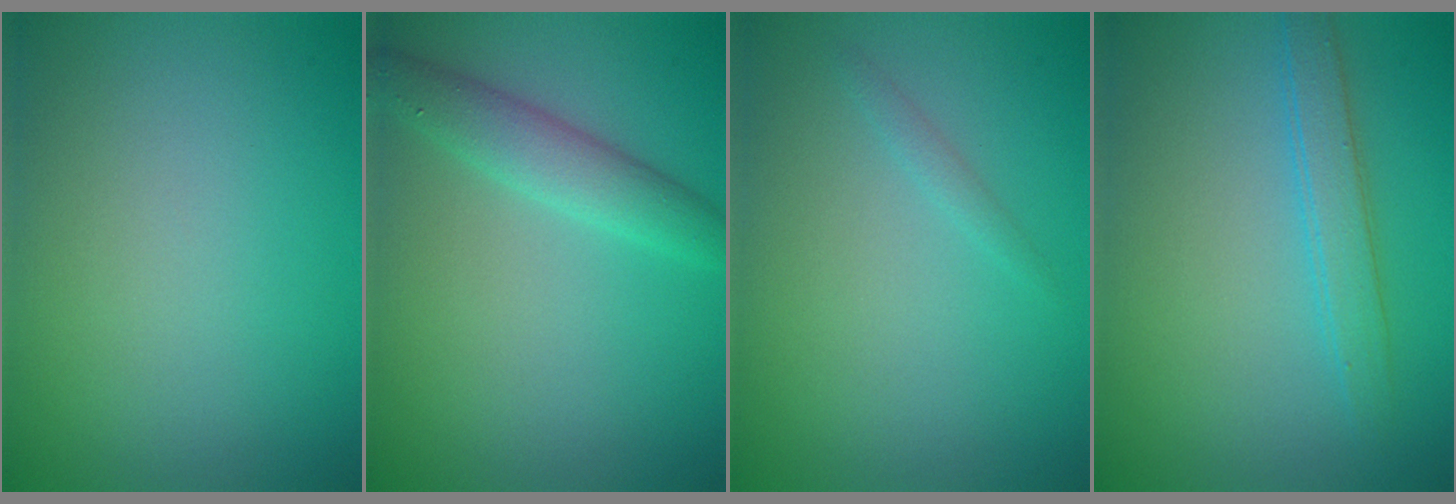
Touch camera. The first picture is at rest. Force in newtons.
{"total": 3.0, "press": 3.0, "slide": 0.1}
{"total": 0.7, "press": 0.7, "slide": 0.0}
{"total": 2.5, "press": 2.5, "slide": 0.1}